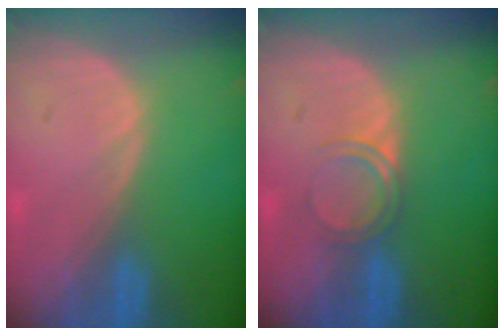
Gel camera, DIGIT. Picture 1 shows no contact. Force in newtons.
{"total": 2.8, "press": 2.8, "slide": 0.2}